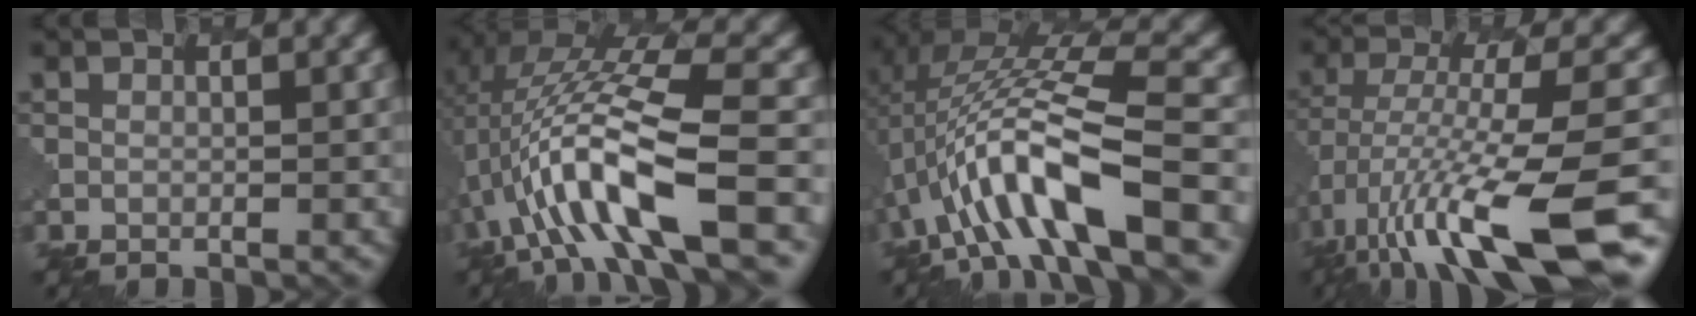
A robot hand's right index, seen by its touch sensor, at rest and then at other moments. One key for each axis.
{"total": 10.7, "fx": -1.7, "fy": 3.1, "fz": 10.0, "tx": -0.194, "ty": 0.019, "tz": -0.027}
{"total": 10.8, "fx": -2.0, "fy": 3.4, "fz": 10.1, "tx": -0.193, "ty": 0.023, "tz": -0.030}
{"total": 13.4, "fx": -6.3, "fy": 3.8, "fz": 11.2, "tx": -0.215, "ty": -0.009, "tz": -0.097}